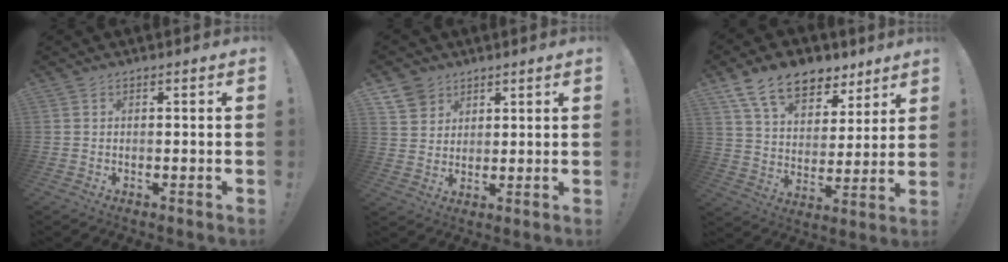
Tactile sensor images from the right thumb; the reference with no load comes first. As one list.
[{"total": 7.1, "force": [4.8, 5.1, 1.0], "torque": [-0.018, -0.033, 0.095]}, {"total": 15.9, "force": [10.5, 9.3, 7.5], "torque": [-0.133, -0.060, 0.196]}]